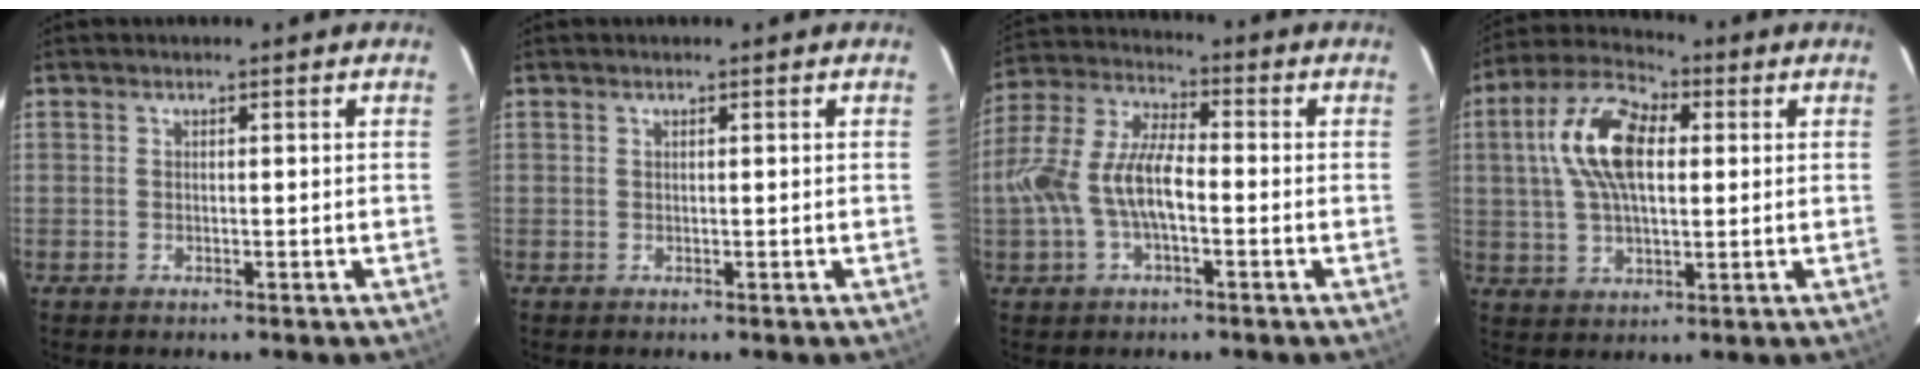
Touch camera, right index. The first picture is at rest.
{"total": 0.0}
{"total": 12.2, "force": [-2.5, 5.4, 10.7], "torque": [-0.229, 0.014, -0.049]}
{"total": 14.1, "force": [2.8, 7.2, 11.9], "torque": [-0.234, 0.027, 0.046]}